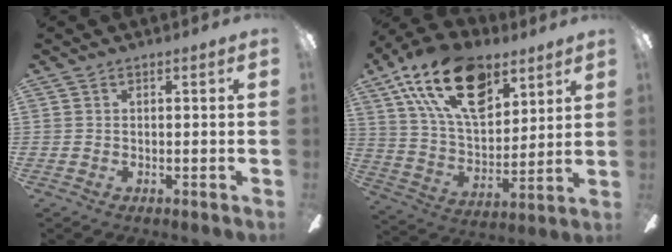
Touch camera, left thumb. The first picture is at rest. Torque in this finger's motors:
{"motor_torque": [0.58, 0.66, 1.80, -0.98, 0.55]}